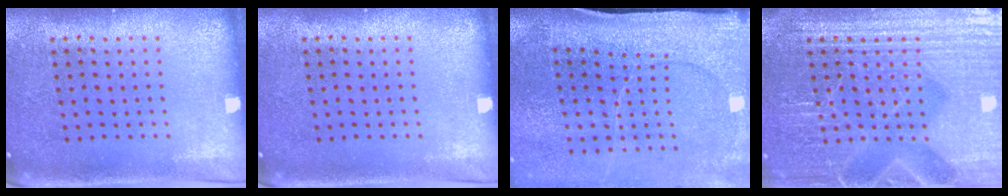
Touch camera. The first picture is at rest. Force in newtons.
{"total": 0.0}
{"total": 4.1, "press": 3.4, "slide": 2.4}
{"total": 7.5, "press": 7.5, "slide": 1.1}